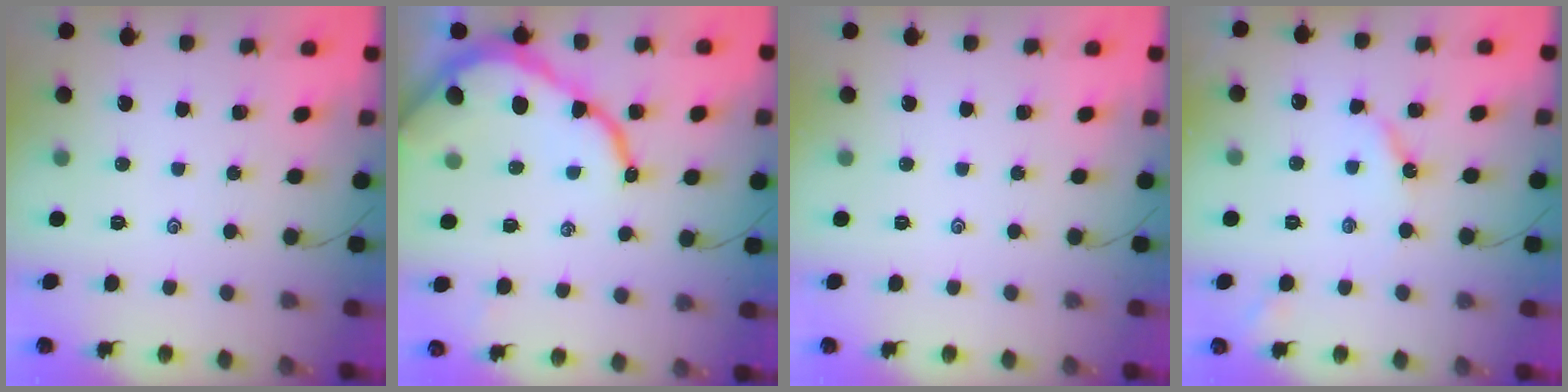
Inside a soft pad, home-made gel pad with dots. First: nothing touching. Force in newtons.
{"total": 12.6, "press": 12.6, "slide": 1.1}
{"total": 0.0}
{"total": 4.5, "press": 4.5, "slide": 0.6}